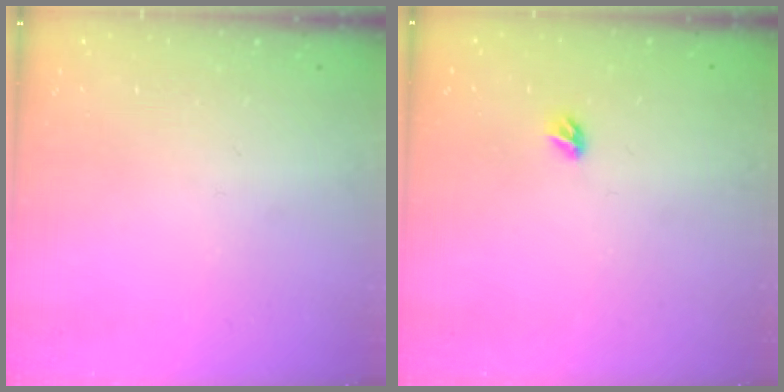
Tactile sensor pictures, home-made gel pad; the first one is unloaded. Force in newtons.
{"total": 3.8, "press": 3.8, "slide": 0.7}